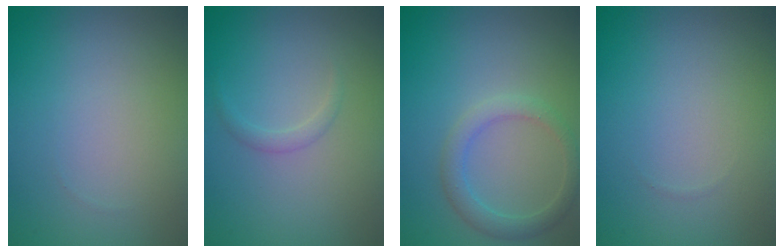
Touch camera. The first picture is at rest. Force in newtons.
{"total": 0.9, "press": 0.9, "slide": 0.0}
{"total": 2.5, "press": 2.5, "slide": 0.2}
{"total": 0.0}